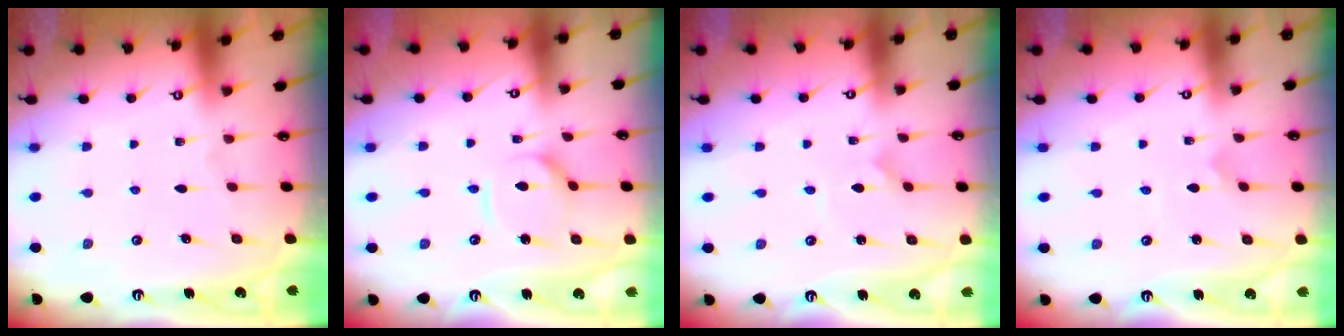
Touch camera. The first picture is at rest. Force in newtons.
{"total": 8.1, "press": 8.1, "slide": 0.6}
{"total": 0.0}
{"total": 0.0}